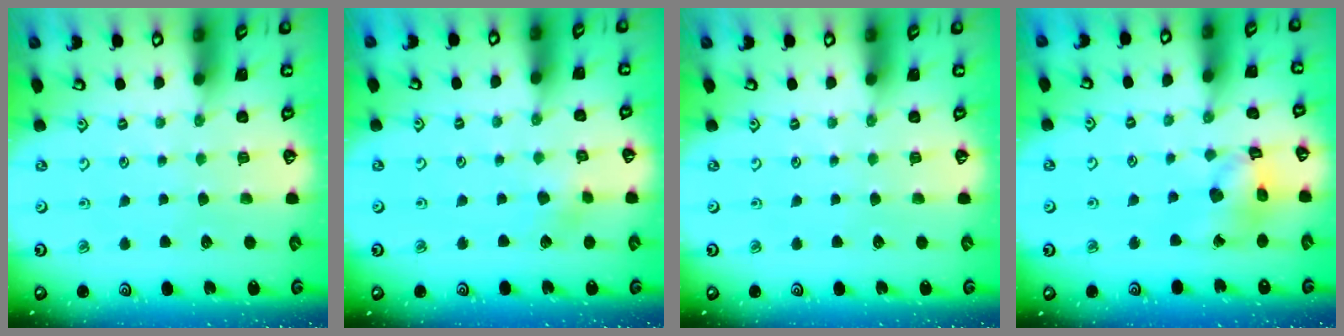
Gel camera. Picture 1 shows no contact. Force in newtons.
{"total": 2.9, "press": 2.8, "slide": 0.8}
{"total": 0.0}
{"total": 12.2, "press": 12.1, "slide": 1.5}